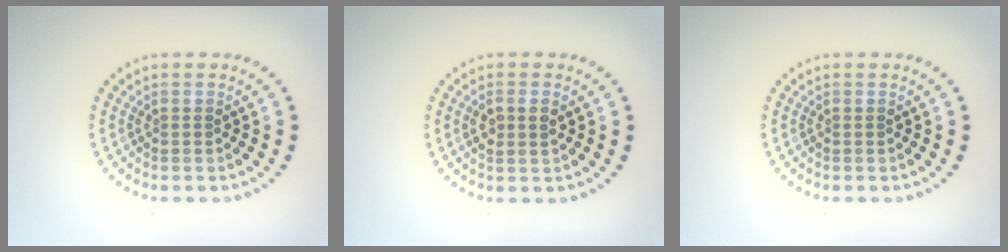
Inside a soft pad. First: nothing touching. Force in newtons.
{"total": 1.7, "press": 1.7, "slide": 0.4}
{"total": 0.0}